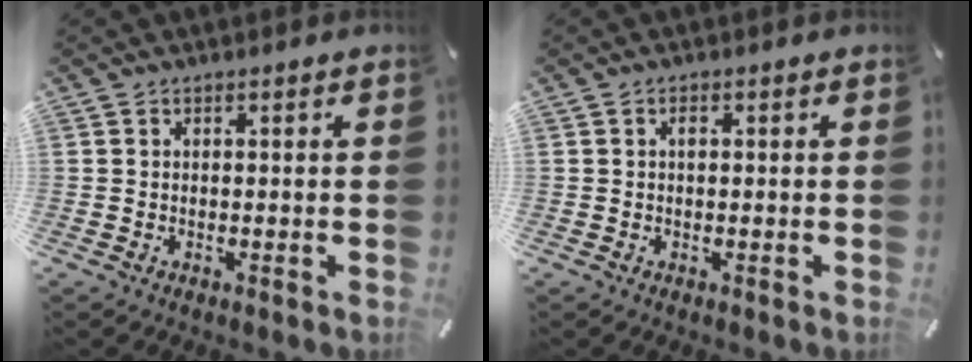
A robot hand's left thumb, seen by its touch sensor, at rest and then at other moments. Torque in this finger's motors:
{"motor_torque": [0.51, 0.77, 0.26, -0.56, 0.20]}